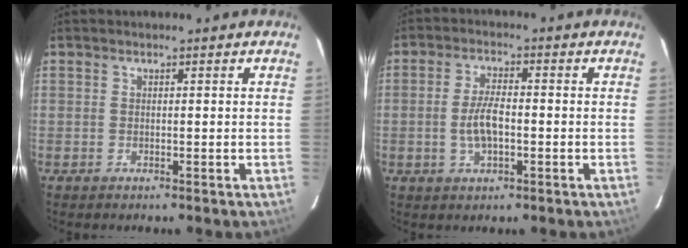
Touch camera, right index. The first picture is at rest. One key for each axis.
{"total": 5.7, "fx": -1.1, "fy": 2.3, "fz": 5.1, "tx": -0.101, "ty": 0.002, "tz": -0.016}